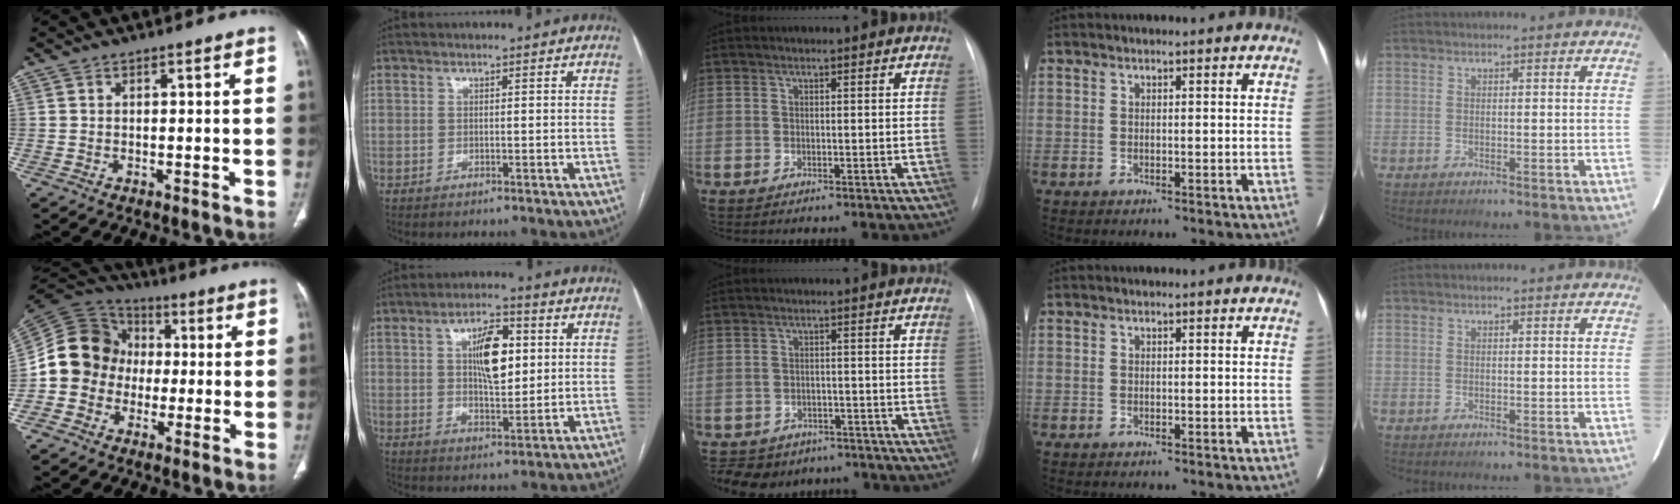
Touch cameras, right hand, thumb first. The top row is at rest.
{"thumb": {"total": 13.4, "force": [-1.3, 12.2, 5.3], "torque": [-0.082, 0.034, -0.033]}, "index": {"total": 8.9, "force": [2.1, 3.3, 8.0], "torque": [-0.136, 0.011, 0.038]}, "middle": {"total": 9.6, "force": [-7.6, 5.7, 1.6], "torque": [-0.029, 0.011, -0.089]}}